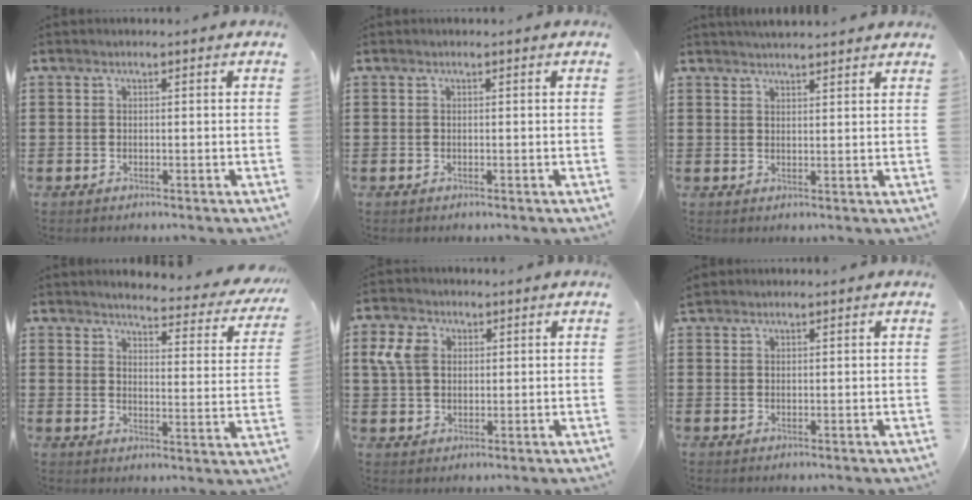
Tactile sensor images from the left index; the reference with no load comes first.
{"total": 0.0}
{"total": 2.4, "force": [2.4, -0.1, 0.2], "torque": [-0.010, -0.005, 0.046]}
{"total": 3.6, "force": [3.4, -0.2, 1.4], "torque": [-0.038, -0.033, 0.049]}
{"total": 5.3, "force": [1.8, 4.0, 2.9], "torque": [-0.088, 0.010, 0.027]}
{"total": 1.1, "force": [1.0, 0.2, 0.2], "torque": [-0.005, 0.001, 0.021]}